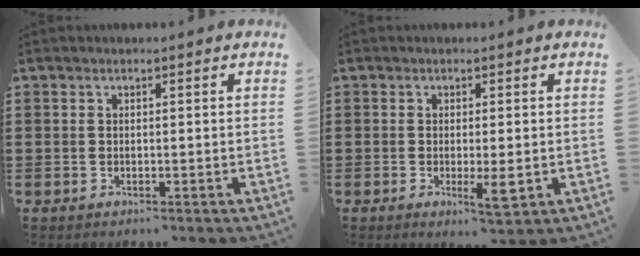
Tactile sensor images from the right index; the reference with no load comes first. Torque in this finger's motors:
{"motor_torque": [0.21, -0.14, 0.36, 0.08]}